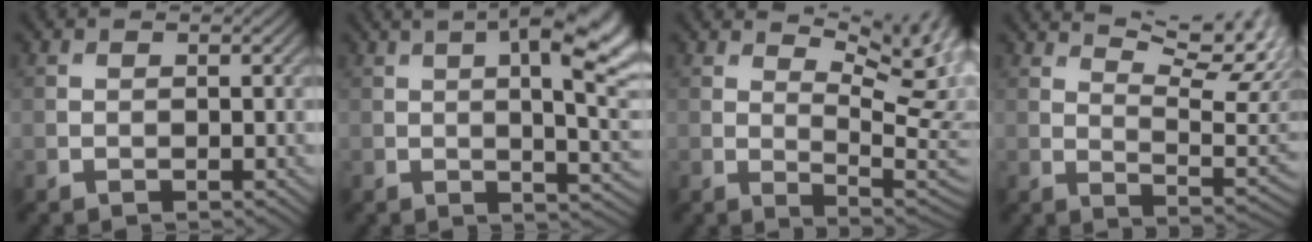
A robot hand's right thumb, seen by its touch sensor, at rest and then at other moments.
{"total": 12.0, "force": [3.1, 3.7, 10.9], "torque": [-0.152, 0.021, 0.044]}
{"total": 11.1, "force": [5.5, 4.0, 8.7], "torque": [-0.143, 0.009, 0.084]}
{"total": 14.4, "force": [8.9, 4.6, 10.3], "torque": [-0.173, 0.016, 0.132]}